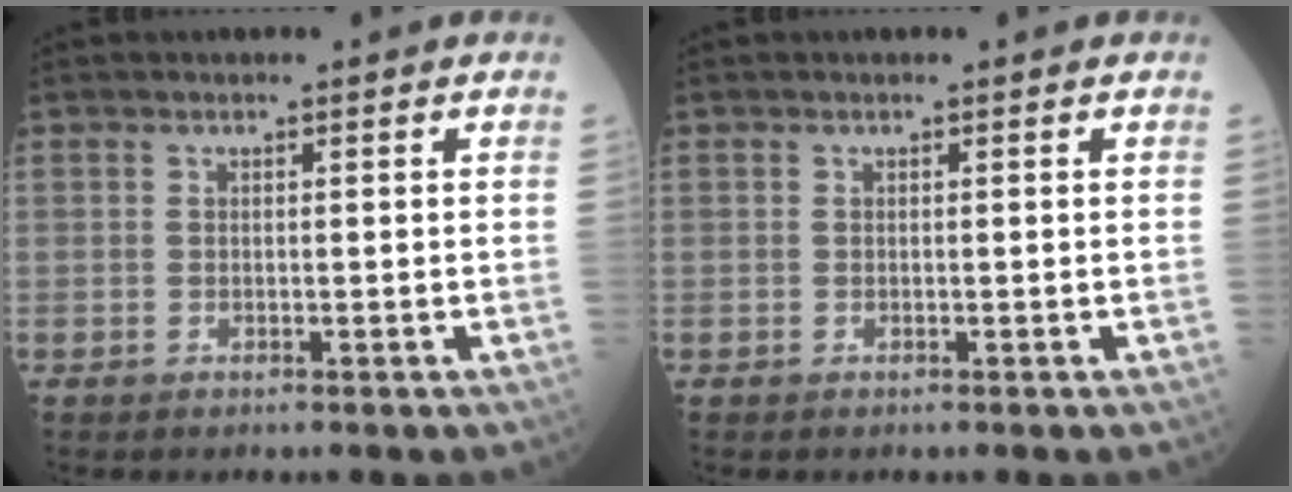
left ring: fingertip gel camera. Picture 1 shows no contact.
{"total": 0.0}